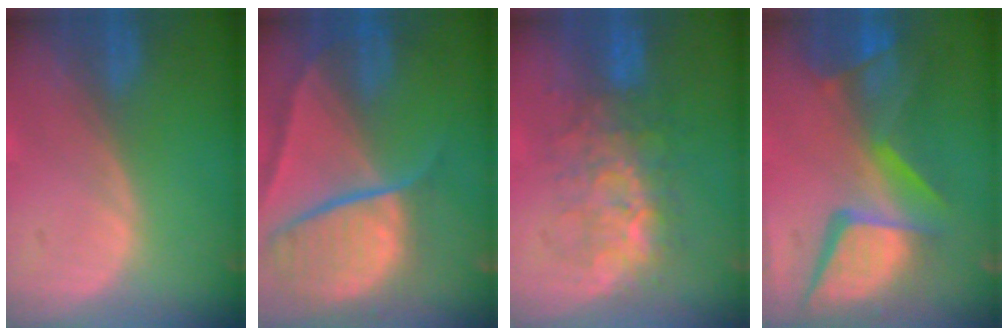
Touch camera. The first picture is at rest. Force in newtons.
{"total": 10.8, "press": 9.0, "slide": 5.8}
{"total": 7.8, "press": 7.7, "slide": 1.4}
{"total": 13.1, "press": 10.8, "slide": 7.5}